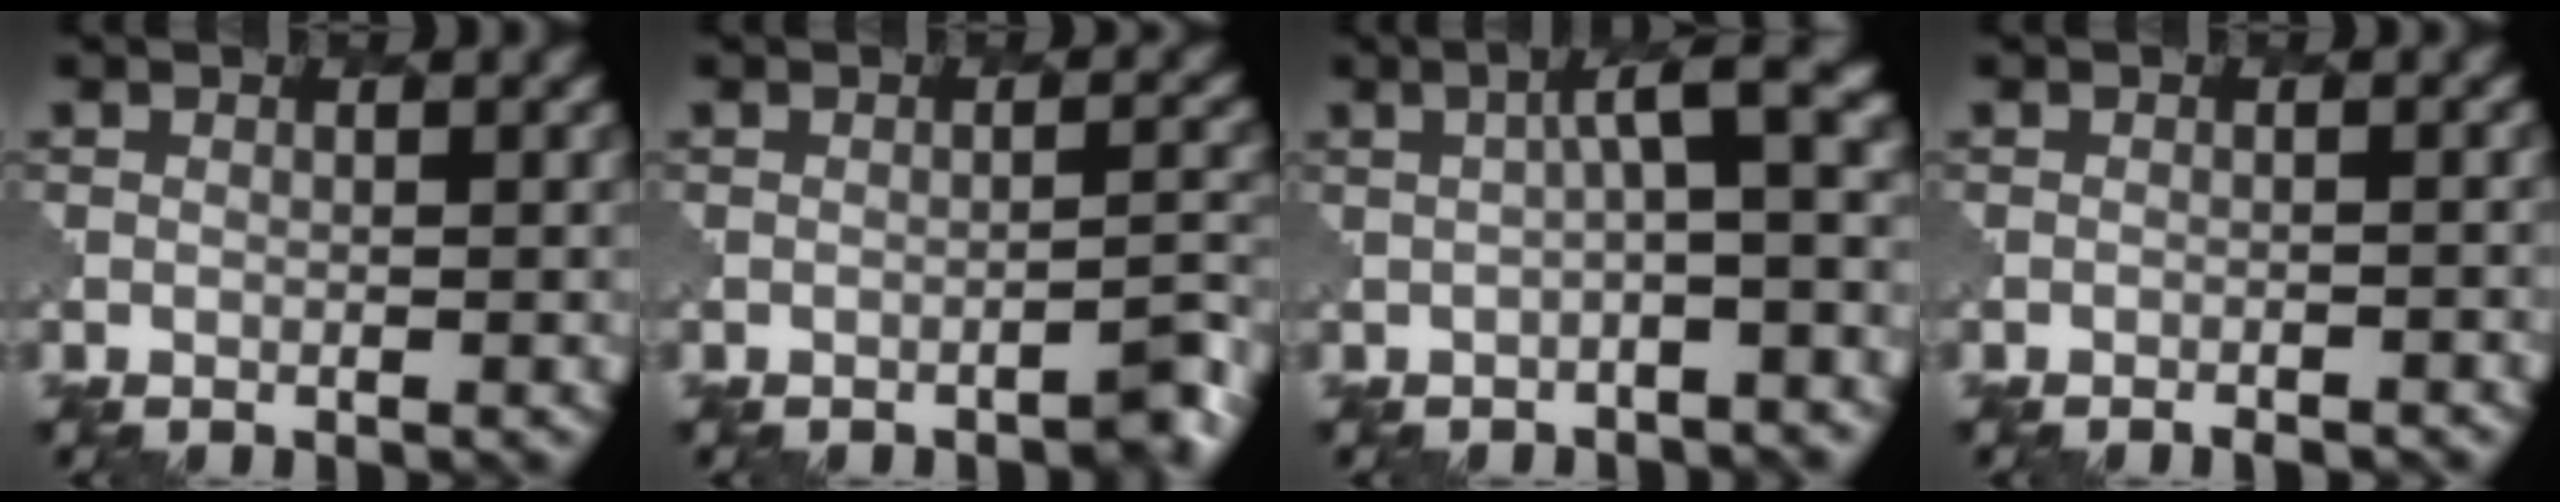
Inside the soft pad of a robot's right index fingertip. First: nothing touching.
{"total": 2.7, "force": [-2.2, 0.4, 1.5], "torque": [-0.012, 0.008, -0.034]}
{"total": 5.7, "force": [0.0, 1.4, 5.5], "torque": [-0.063, 0.020, -0.006]}
{"total": 1.7, "force": [-1.5, 0.3, 0.5], "torque": [0.003, 0.004, -0.021]}